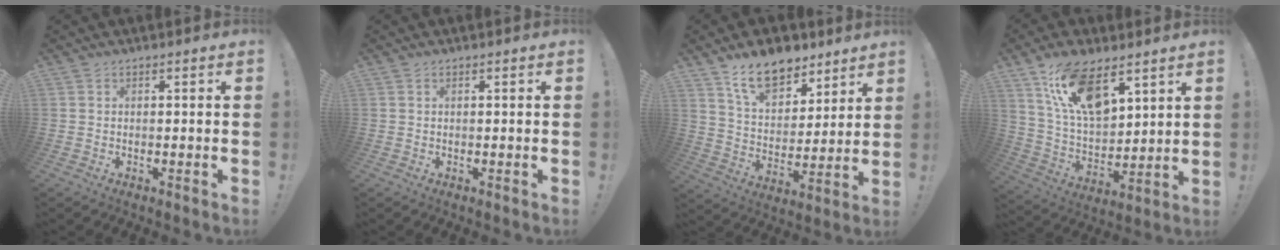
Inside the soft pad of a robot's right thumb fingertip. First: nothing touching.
{"total": 0.0}
{"total": 14.5, "force": [10.3, 8.0, 6.3], "torque": [-0.107, -0.060, 0.191]}
{"total": 16.5, "force": [10.2, 7.5, 10.6], "torque": [-0.193, -0.051, 0.186]}